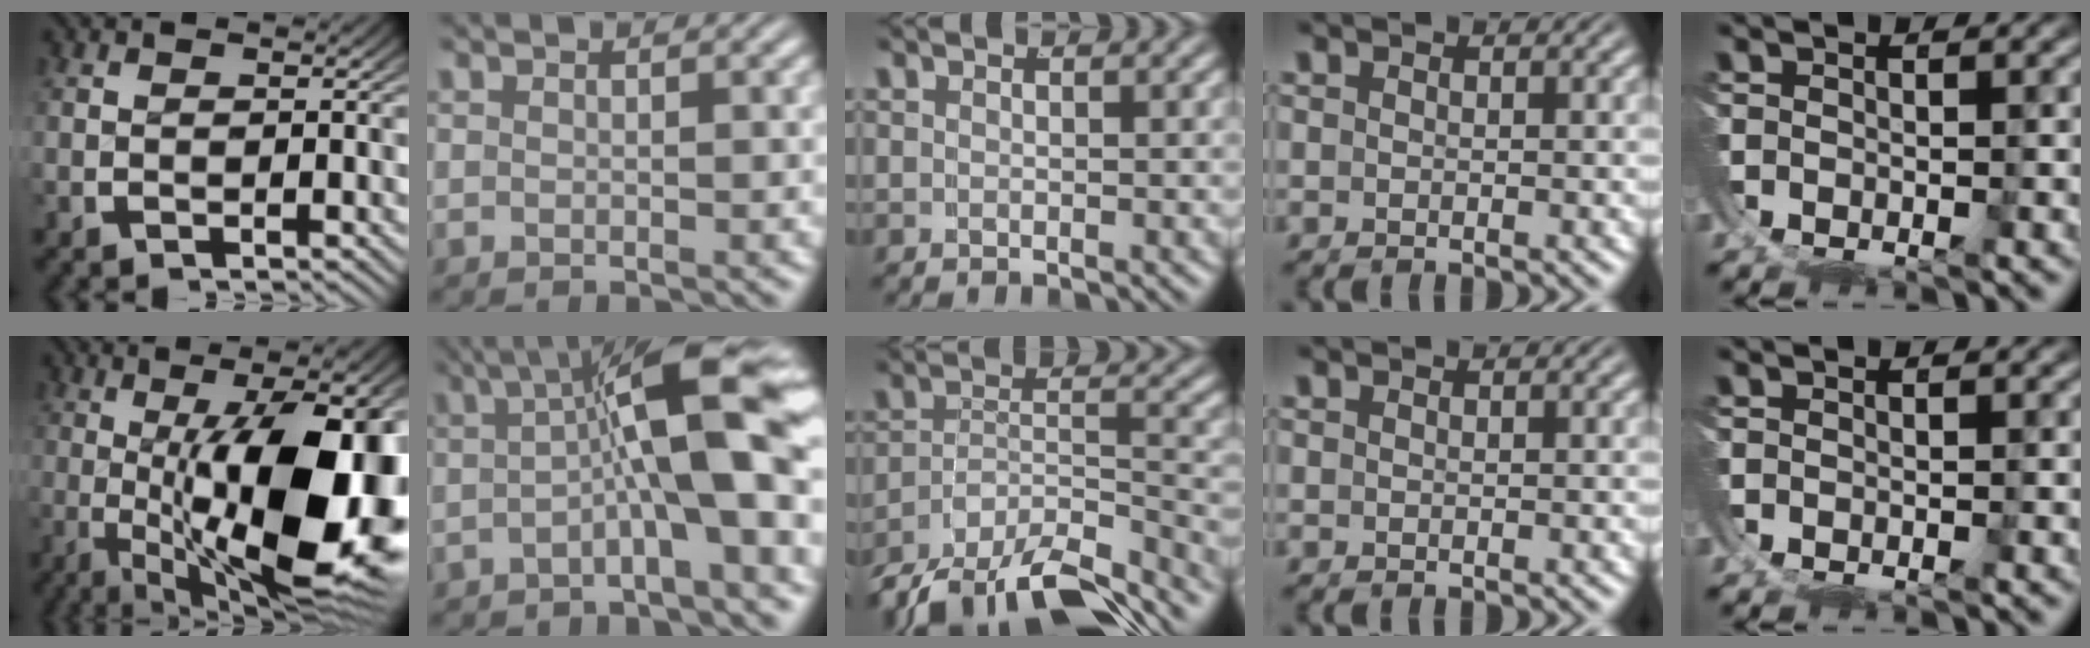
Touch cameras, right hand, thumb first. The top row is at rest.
{"thumb": {"total": 23.2, "force": [-2.9, 11.3, 20.1], "torque": [-0.302, -0.037, -0.017]}, "index": {"total": 9.8, "force": [1.6, 2.2, 9.5], "torque": [-0.129, 0.018, 0.023]}, "middle": {"total": 11.6, "force": [-8.8, 5.0, 5.6], "torque": [-0.075, -0.025, -0.133]}}